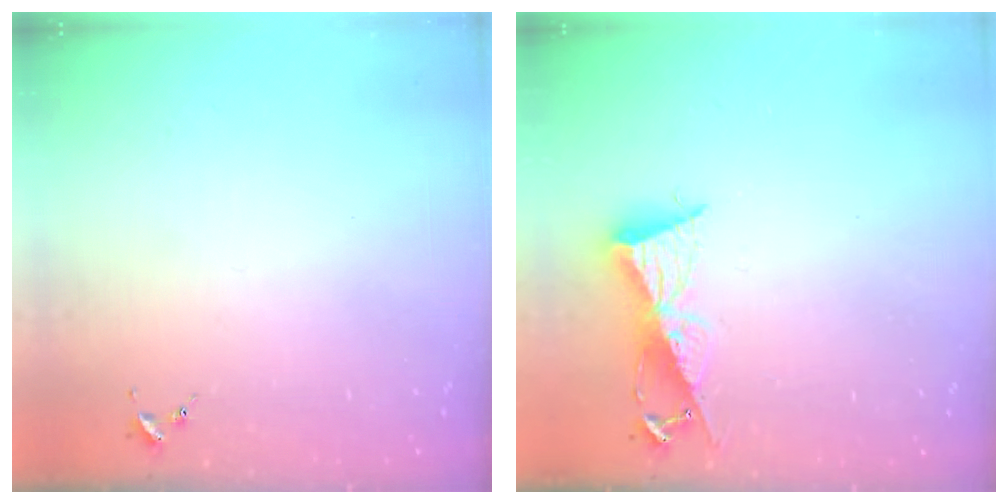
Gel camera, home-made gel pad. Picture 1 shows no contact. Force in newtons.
{"total": 9.2, "press": 9.2, "slide": 0.3}